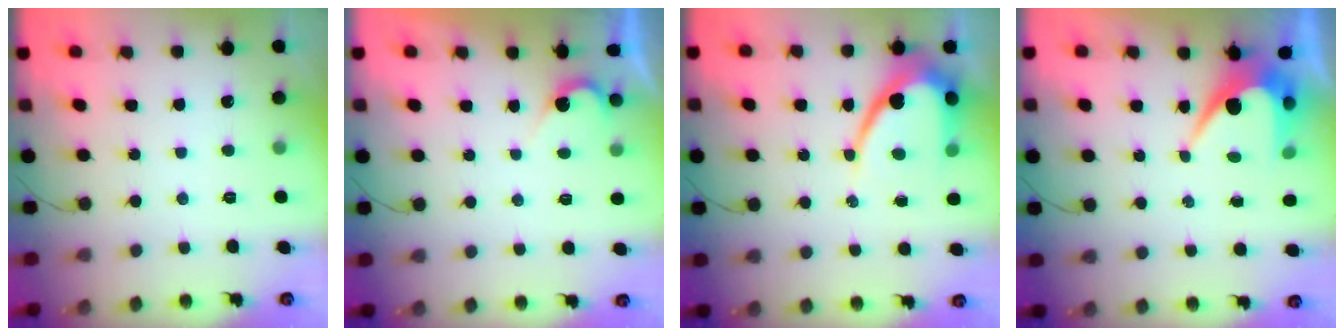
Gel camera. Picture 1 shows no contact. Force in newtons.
{"total": 3.0, "press": 3.0, "slide": 0.3}
{"total": 10.8, "press": 10.8, "slide": 1.0}
{"total": 7.5, "press": 7.5, "slide": 0.5}